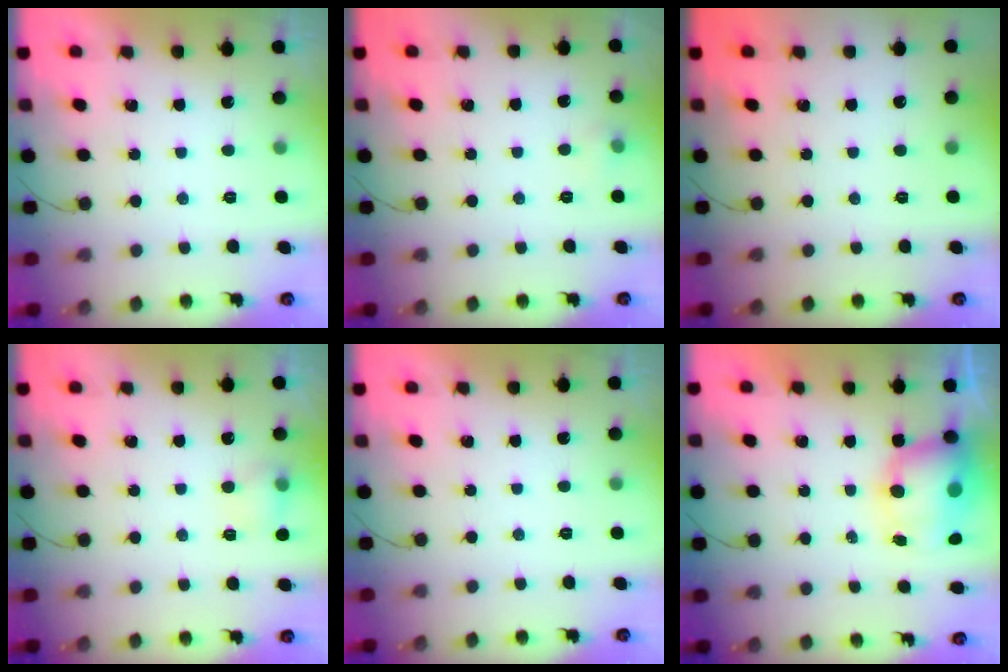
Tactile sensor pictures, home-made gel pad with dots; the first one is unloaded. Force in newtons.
{"total": 6.4, "press": 3.3, "slide": 5.5}
{"total": 0.0}
{"total": 6.0, "press": 5.9, "slide": 0.9}
{"total": 0.0}
{"total": 10.4, "press": 10.0, "slide": 2.8}